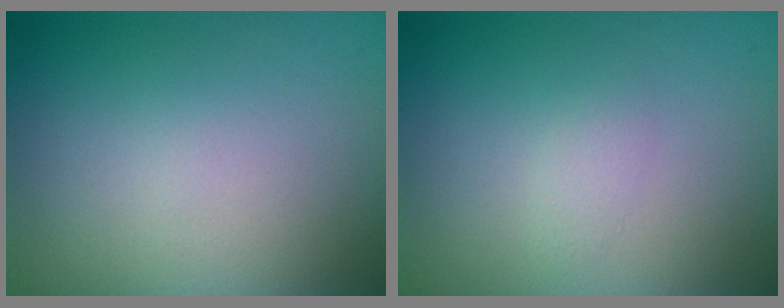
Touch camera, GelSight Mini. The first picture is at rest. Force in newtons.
{"total": 0.9, "press": 0.9, "slide": 0.0}